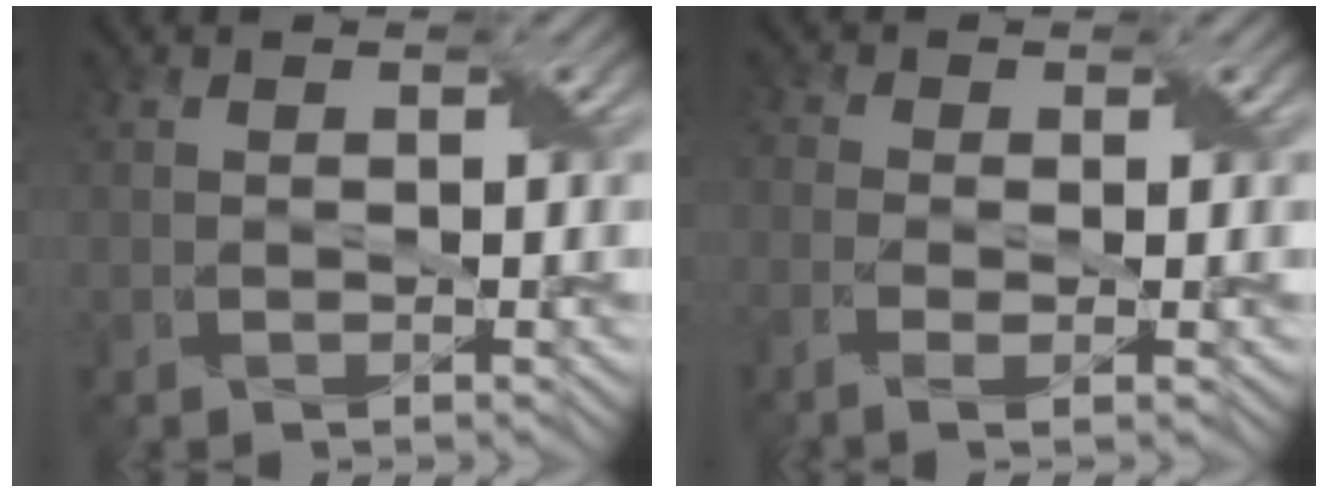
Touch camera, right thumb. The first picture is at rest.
{"total": 3.1, "force": [-1.5, 0.9, 2.6], "torque": [-0.051, -0.001, -0.035]}